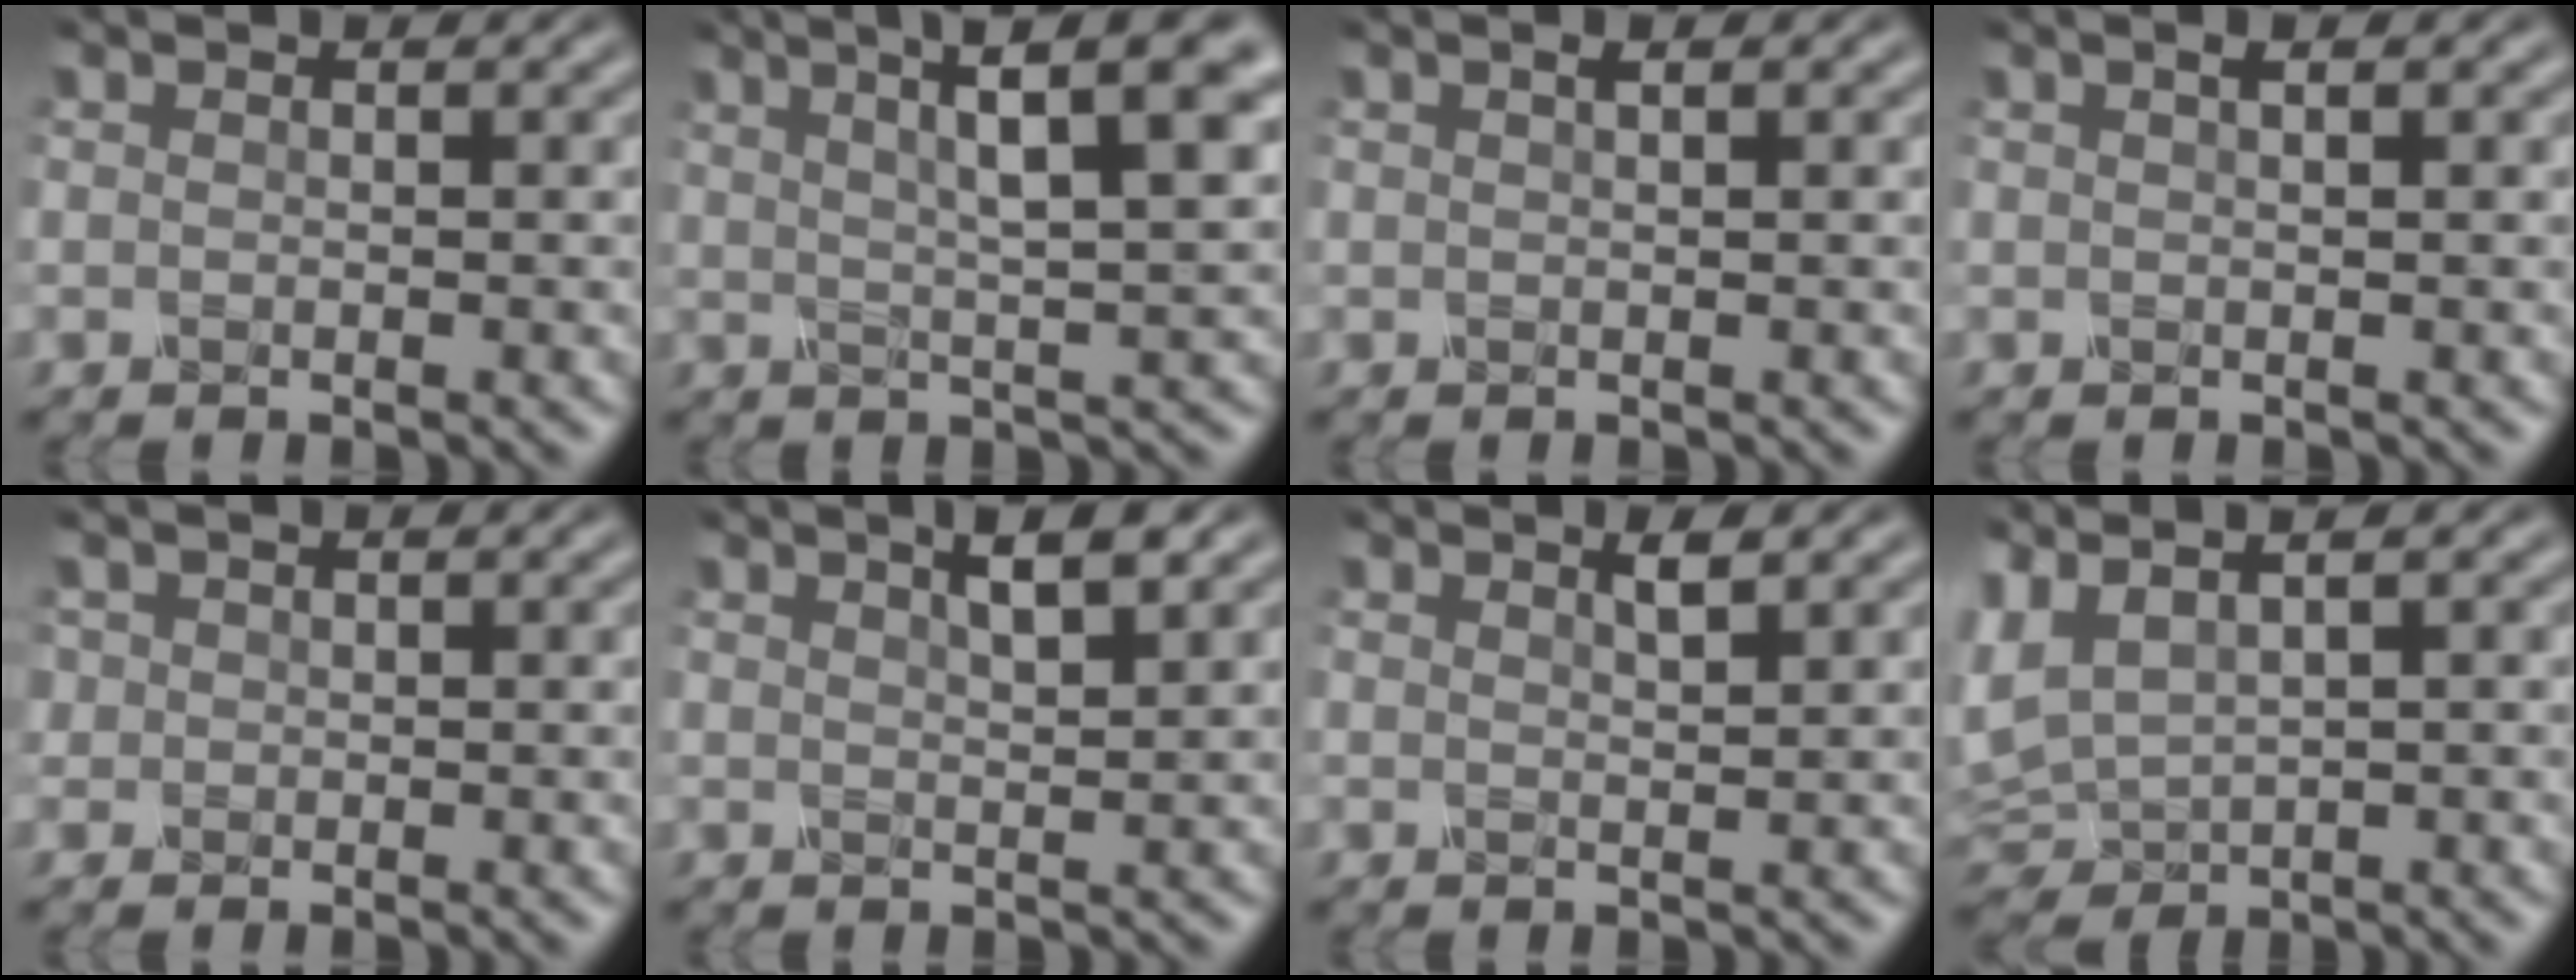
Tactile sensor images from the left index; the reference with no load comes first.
{"total": 8.9, "force": [3.9, 1.8, 7.8], "torque": [-0.104, 0.026, 0.061]}
{"total": 1.7, "force": [0.7, 0.7, 1.4], "torque": [-0.005, 0.004, -0.007]}
{"total": 2.5, "force": [1.1, 1.0, 2.0], "torque": [-0.010, 0.011, -0.010]}
{"total": 0.7, "force": [0.1, 0.6, -0.2], "torque": [-0.001, 0.000, 0.005]}
{"total": 2.8, "force": [1.6, 0.6, 2.3], "torque": [-0.030, 0.005, 0.025]}
{"total": 1.3, "force": [0.7, 0.3, 1.0], "torque": [-0.014, 0.002, 0.011]}
{"total": 3.9, "force": [2.4, 1.4, 2.7], "torque": [-0.090, 0.014, 0.053]}